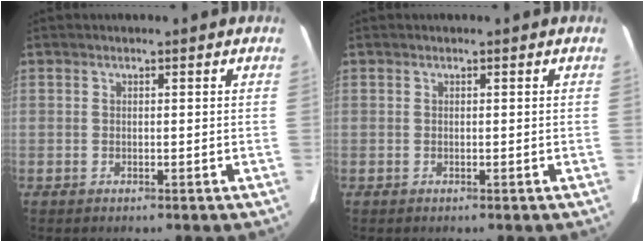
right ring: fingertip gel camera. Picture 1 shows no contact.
{"total": 0.0}